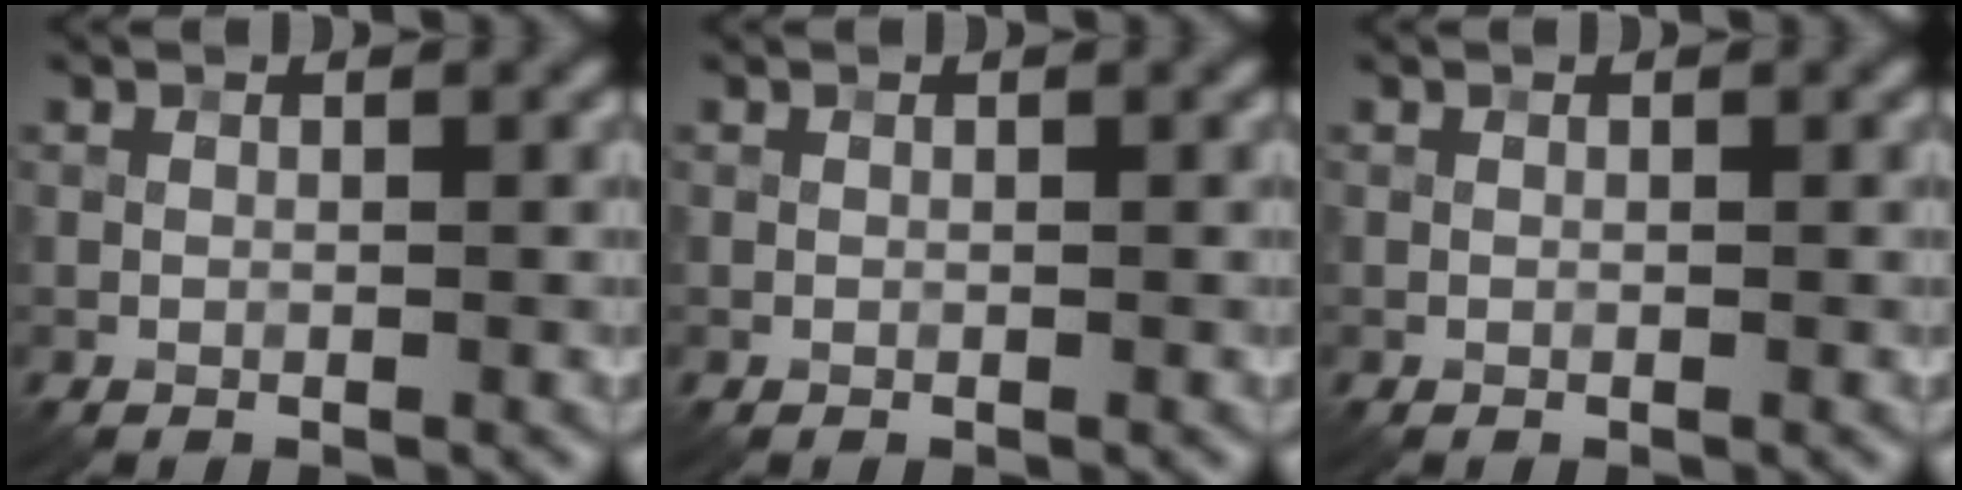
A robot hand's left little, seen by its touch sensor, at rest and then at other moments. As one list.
[{"total": 0.0}, {"total": 0.0}]